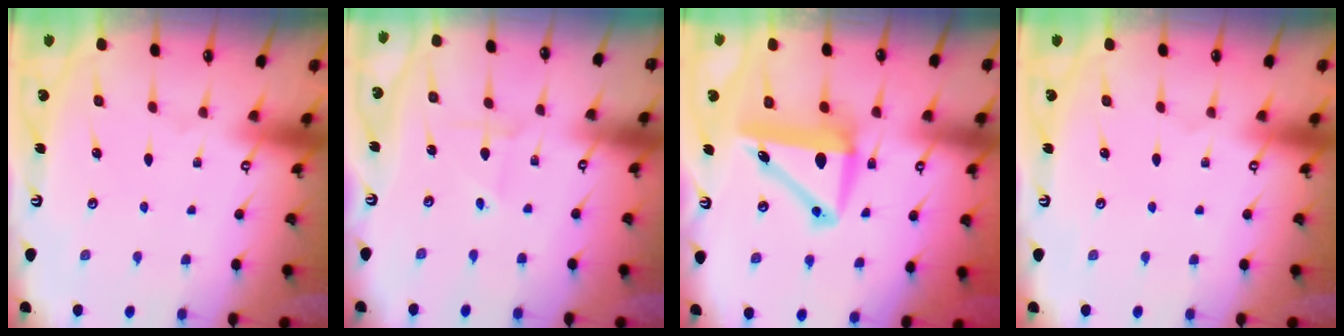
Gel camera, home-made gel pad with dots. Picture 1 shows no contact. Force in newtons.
{"total": 1.7, "press": 1.7, "slide": 0.1}
{"total": 9.1, "press": 8.9, "slide": 2.1}
{"total": 0.0}